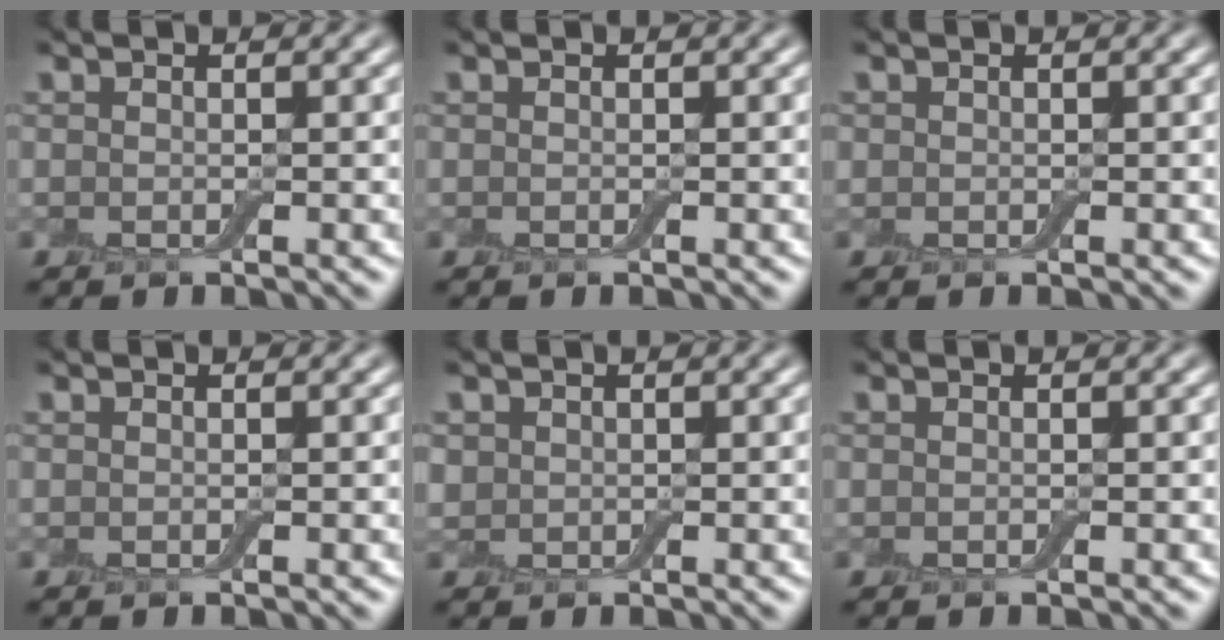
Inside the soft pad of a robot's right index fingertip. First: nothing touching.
{"total": 0.0}
{"total": 0.0}
{"total": 0.0}
{"total": 1.0, "force": [0.3, 0.9, 0.2], "torque": [-0.001, 0.000, 0.005]}
{"total": 0.0}